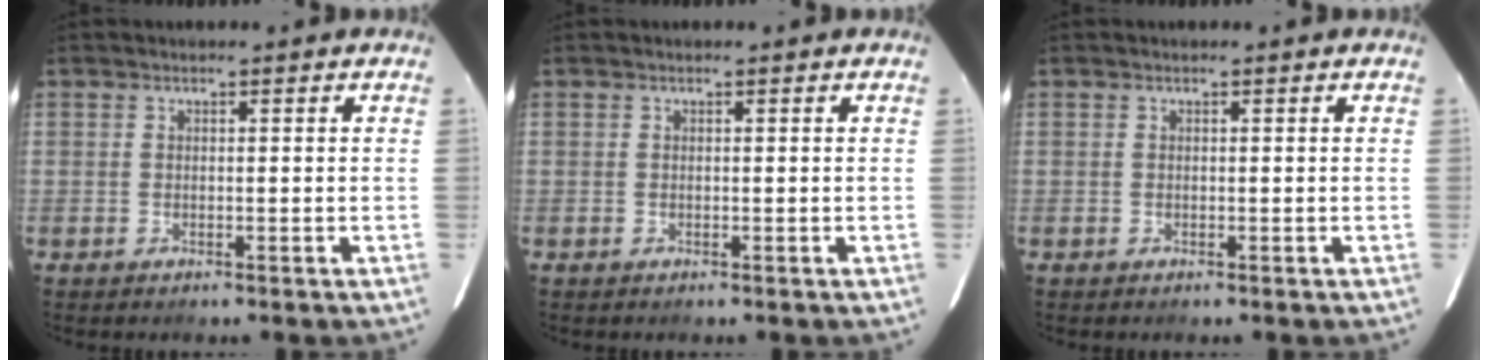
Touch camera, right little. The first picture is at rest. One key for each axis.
{"total": 0.0}
{"total": 0.0}